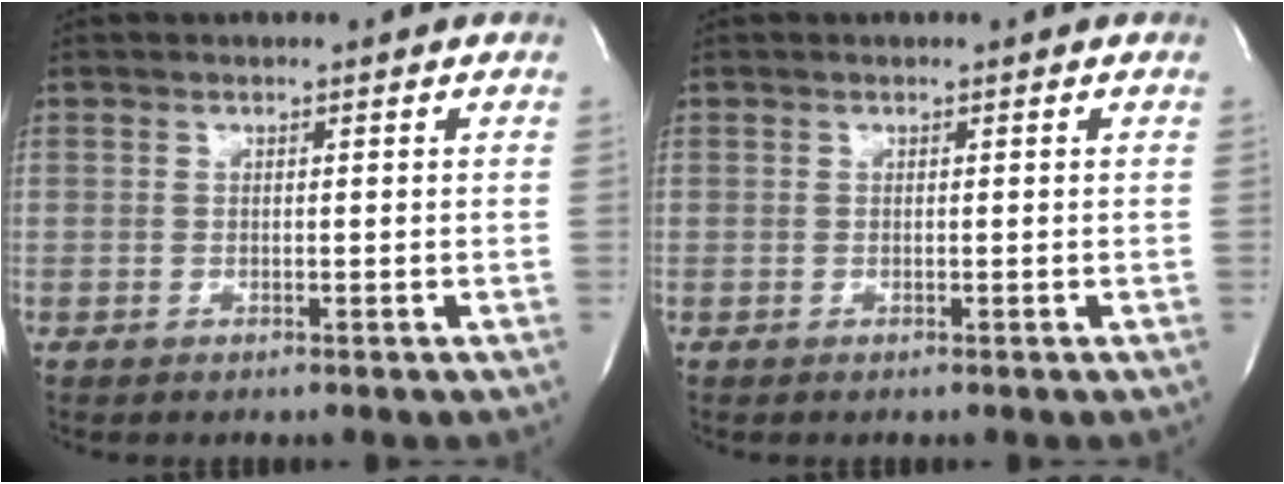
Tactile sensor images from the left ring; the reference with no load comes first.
{"total": 0.0}